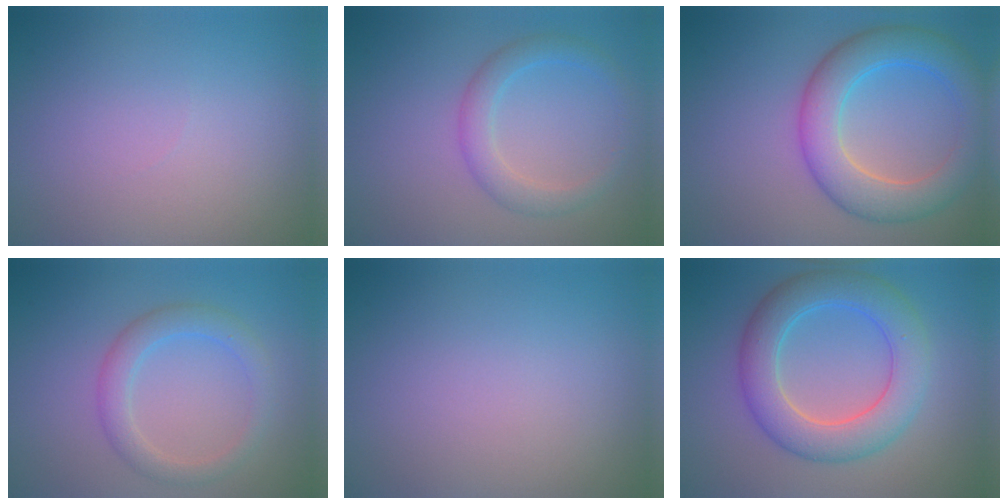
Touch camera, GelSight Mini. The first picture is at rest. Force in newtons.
{"total": 2.7, "press": 2.7, "slide": 0.1}
{"total": 6.6, "press": 6.6, "slide": 0.2}
{"total": 2.9, "press": 2.9, "slide": 0.2}
{"total": 0.0}
{"total": 6.6, "press": 6.6, "slide": 0.4}